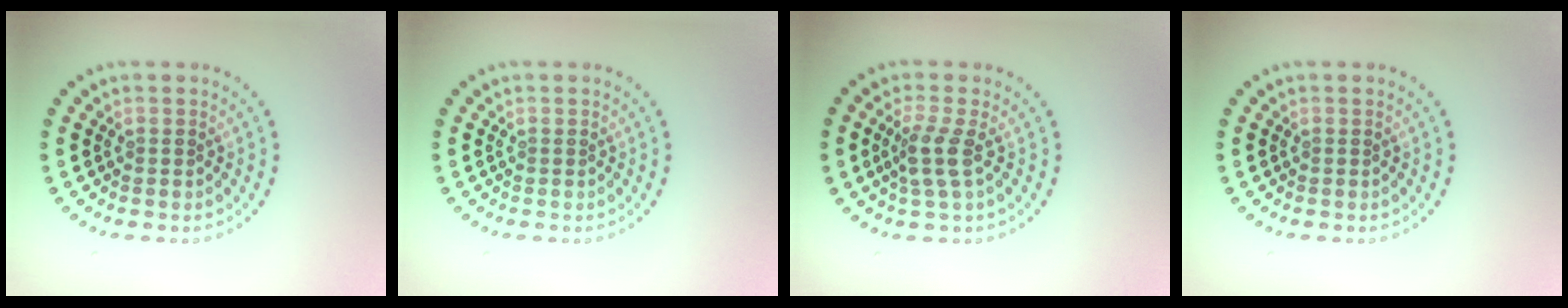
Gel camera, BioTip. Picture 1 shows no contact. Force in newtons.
{"total": 0.0}
{"total": 2.3, "press": 1.9, "slide": 1.4}
{"total": 0.0}